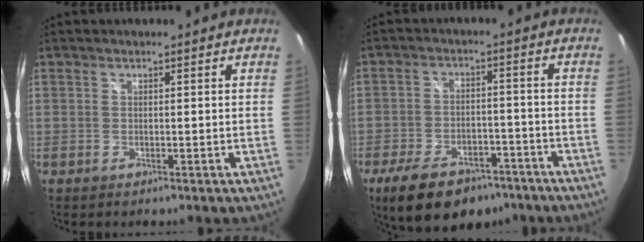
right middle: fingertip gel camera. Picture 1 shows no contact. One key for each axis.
{"total": 15.8, "fx": -11.0, "fy": 7.9, "fz": 8.1, "tx": -0.177, "ty": -0.009, "tz": -0.165}